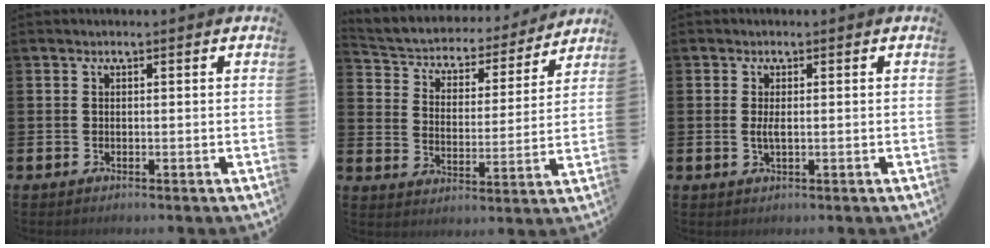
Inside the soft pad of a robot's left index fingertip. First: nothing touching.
{"total": 4.5, "force": [4.0, 2.0, 0.7], "torque": [-0.046, -0.037, 0.060]}
{"total": 1.4, "force": [-0.1, 0.4, 1.4], "torque": [-0.024, 0.001, -0.003]}